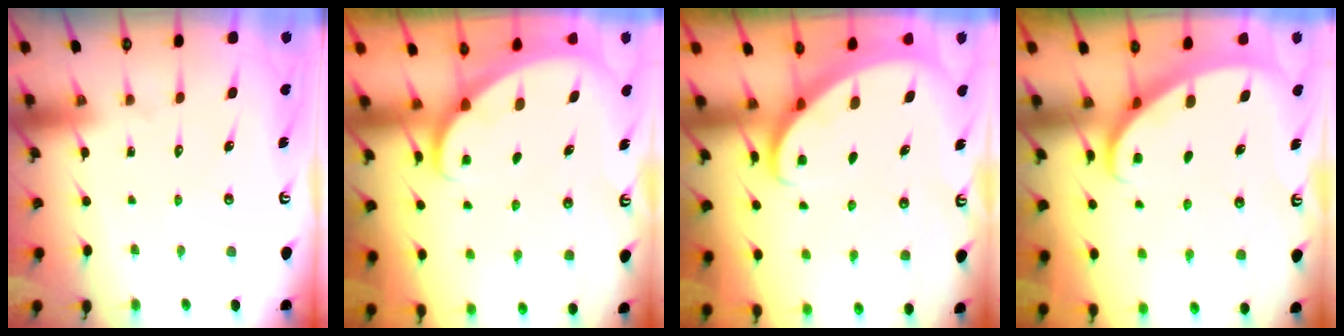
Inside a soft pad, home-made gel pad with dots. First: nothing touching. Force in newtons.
{"total": 1.6, "press": 1.6, "slide": 0.1}
{"total": 2.8, "press": 2.7, "slide": 0.3}
{"total": 2.2, "press": 2.2, "slide": 0.2}